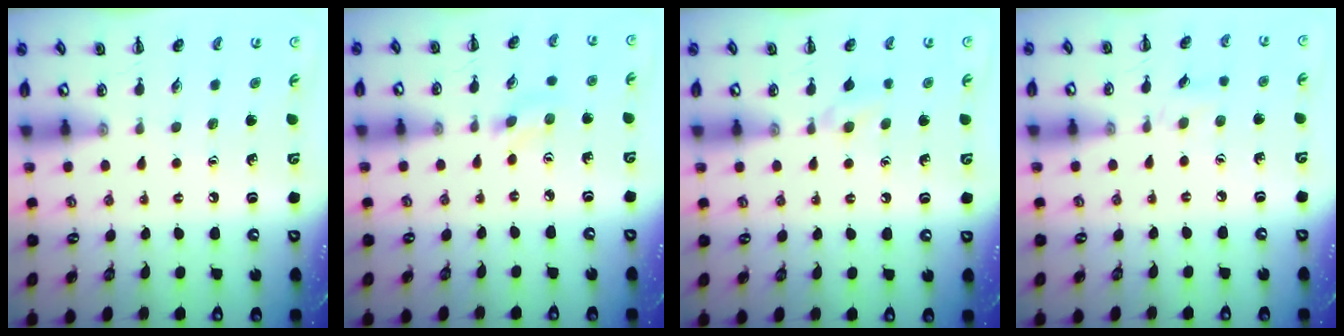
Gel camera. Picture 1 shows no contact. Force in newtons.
{"total": 1.1, "press": 1.0, "slide": 0.5}
{"total": 3.1, "press": 2.9, "slide": 1.3}
{"total": 3.3, "press": 3.1, "slide": 1.2}